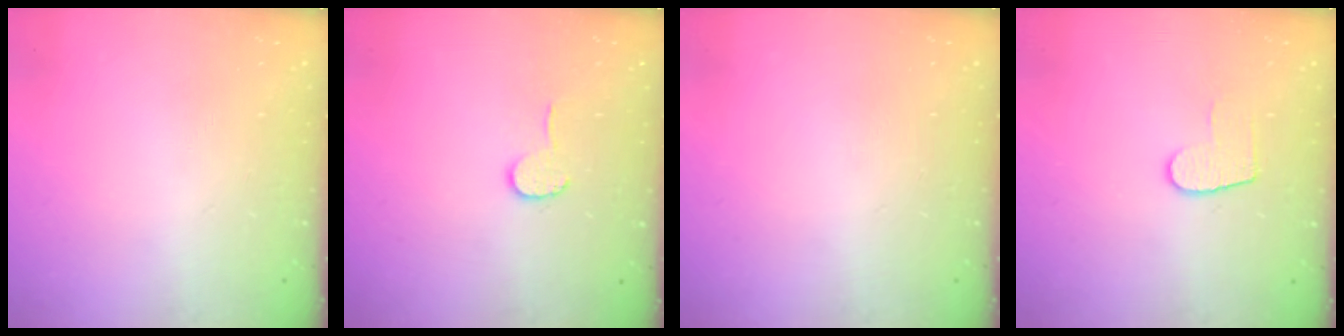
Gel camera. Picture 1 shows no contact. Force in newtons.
{"total": 6.4, "press": 6.4, "slide": 0.6}
{"total": 0.0}
{"total": 6.3, "press": 6.3, "slide": 0.4}